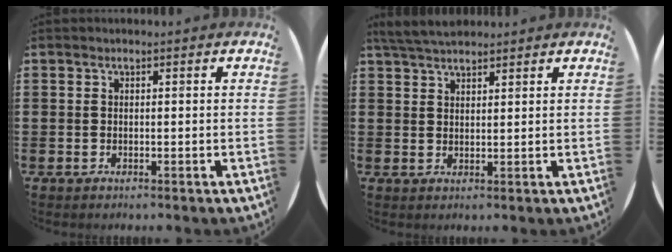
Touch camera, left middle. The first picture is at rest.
{"total": 4.3, "force": [3.9, 0.8, 1.6], "torque": [-0.040, -0.004, 0.073]}